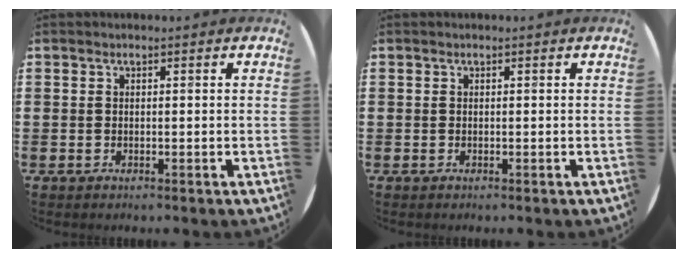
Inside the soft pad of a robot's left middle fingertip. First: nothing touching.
{"total": 0.0}